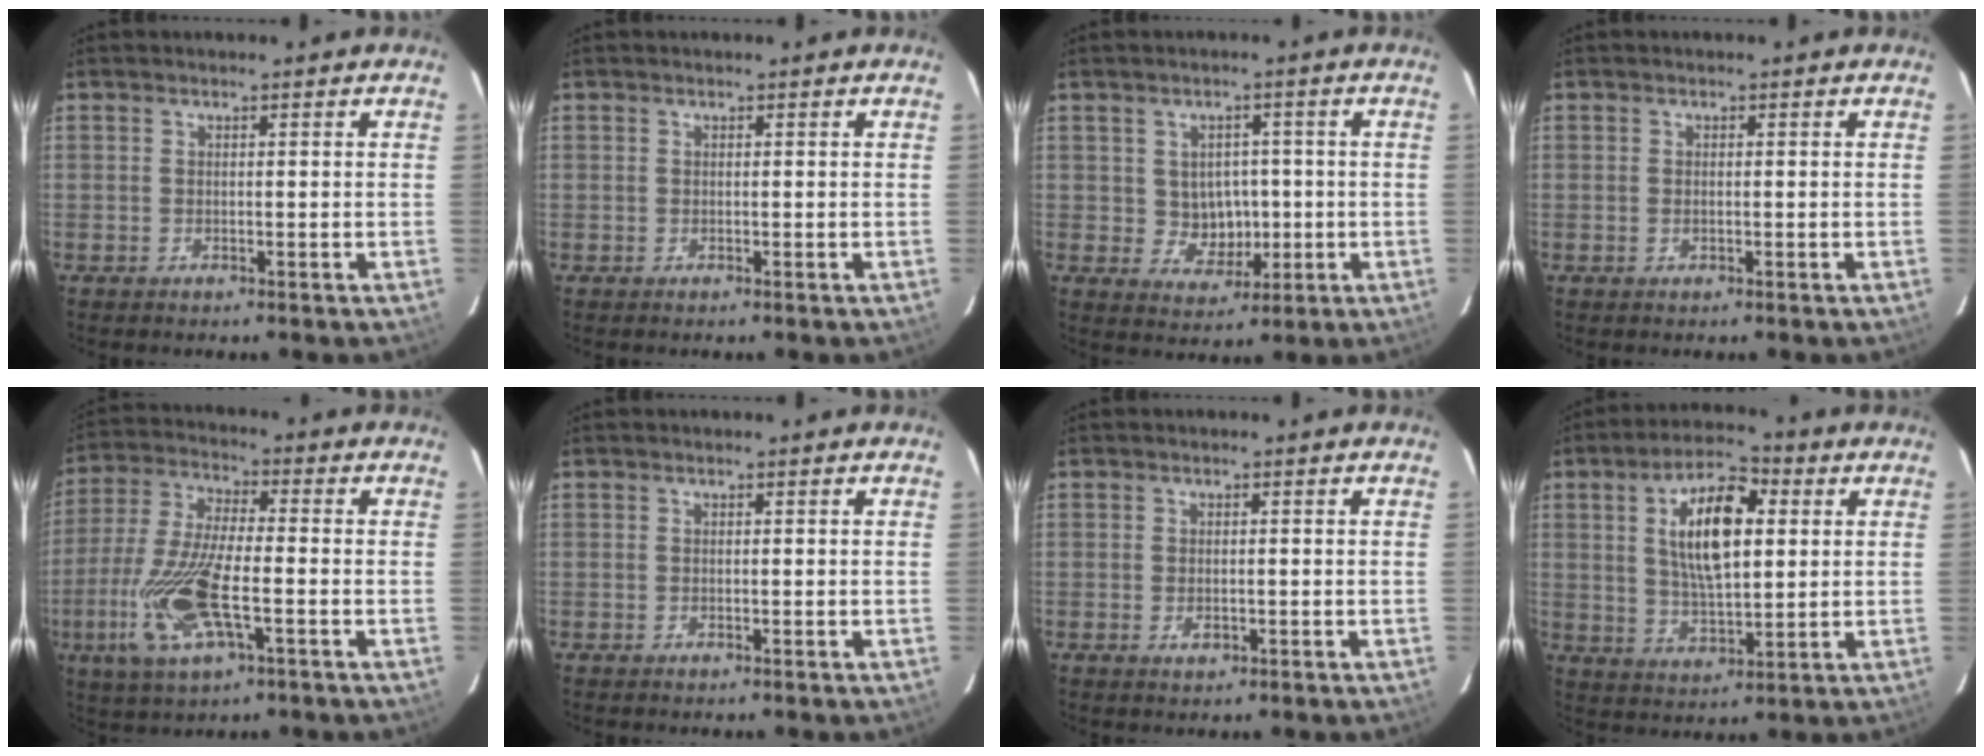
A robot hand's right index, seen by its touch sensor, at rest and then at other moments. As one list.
[{"total": 0.0}, {"total": 5.2, "force": [-0.2, 4.8, 2.0], "torque": [-0.040, 0.010, 0.010]}, {"total": 0.6, "force": [-0.1, 0.4, 0.5], "torque": [-0.010, -0.001, -0.003]}, {"total": 15.9, "force": [-5.2, 5.1, 14.1], "torque": [-0.312, -0.016, -0.103]}, {"total": 0.0}, {"total": 1.7, "force": [-0.5, 1.1, 1.2], "torque": [-0.021, -0.003, -0.009]}, {"total": 13.1, "force": [3.3, 5.4, 11.4], "torque": [-0.205, 0.014, 0.058]}]